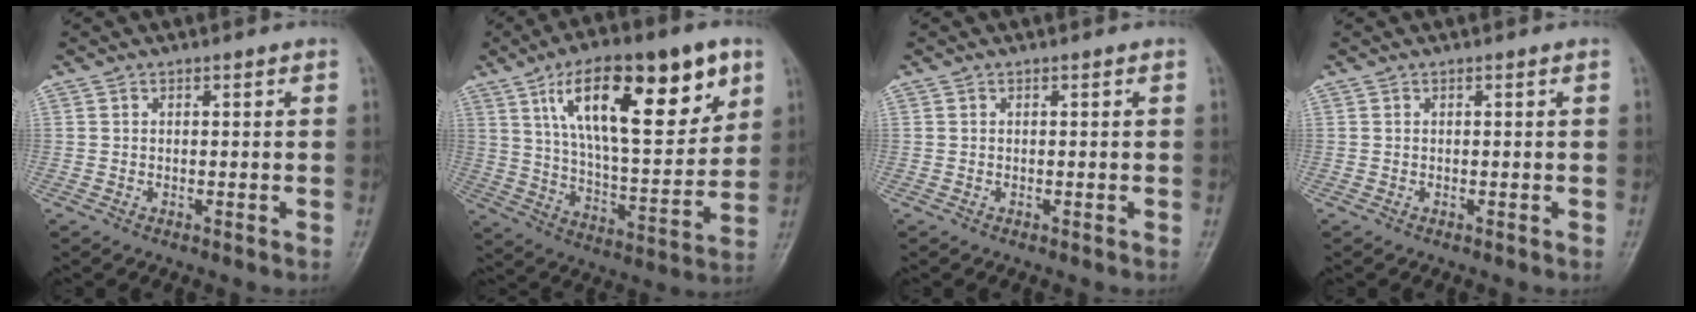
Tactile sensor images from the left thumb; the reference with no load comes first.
{"total": 25.5, "force": [11.6, 9.6, 20.5], "torque": [-0.292, -0.028, 0.196]}
{"total": 0.0}
{"total": 0.0}